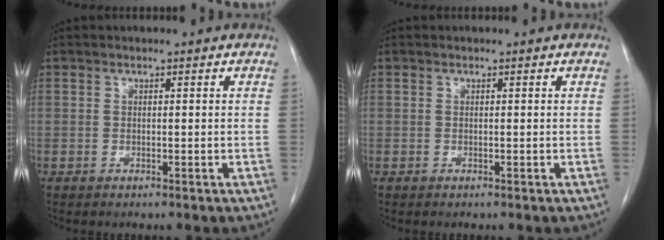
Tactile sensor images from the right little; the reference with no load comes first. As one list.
[{"total": 0.0}]